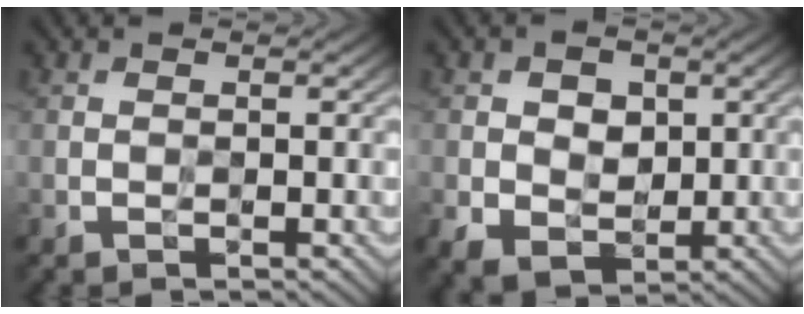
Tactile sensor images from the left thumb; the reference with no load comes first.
{"total": 5.5, "force": [0.2, 4.4, 3.3], "torque": [-0.063, -0.004, 0.004]}